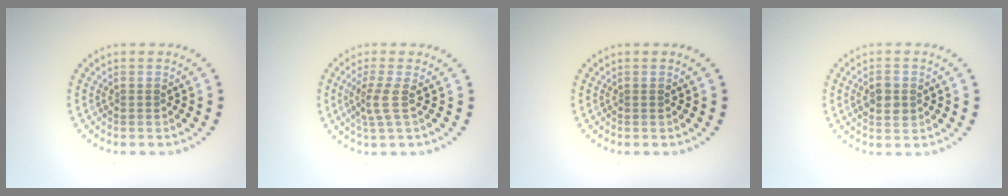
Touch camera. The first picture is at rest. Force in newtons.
{"total": 2.2, "press": 1.7, "slide": 1.4}
{"total": 0.0}
{"total": 2.3, "press": 2.3, "slide": 0.1}